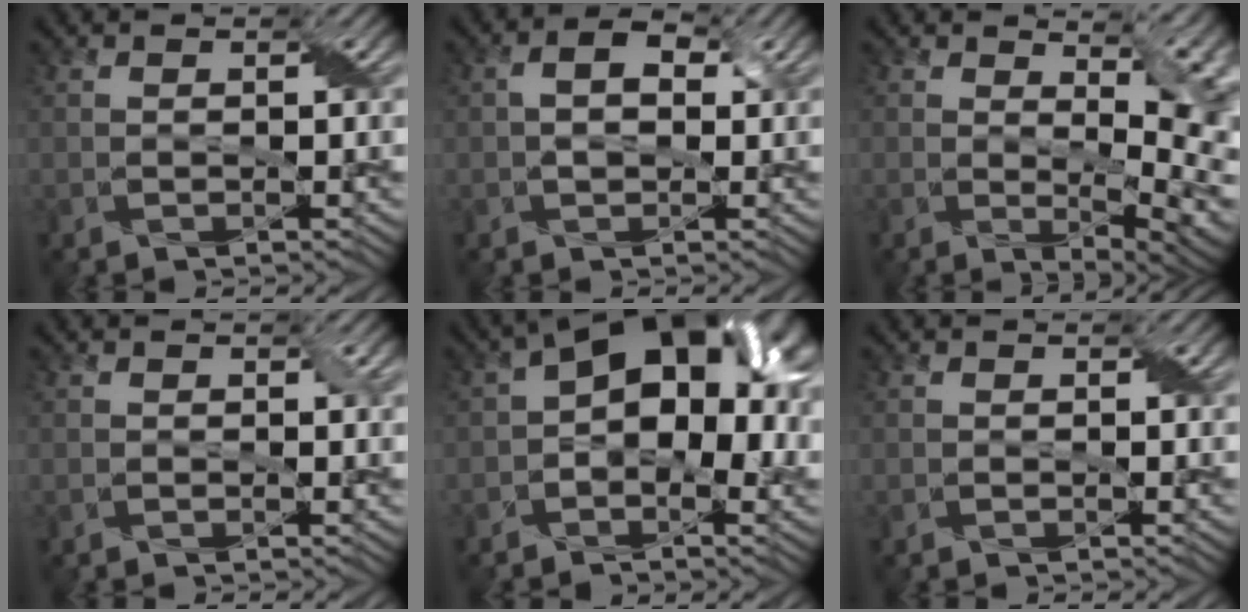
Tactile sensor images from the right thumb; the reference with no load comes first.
{"total": 3.8, "force": [0.5, 2.5, 2.8], "torque": [-0.052, 0.003, 0.006]}
{"total": 8.3, "force": [1.8, 3.3, 7.4], "torque": [-0.110, -0.015, 0.038]}
{"total": 0.9, "force": [0.0, 0.6, 0.6], "torque": [-0.006, -0.003, 0.000]}
{"total": 15.5, "force": [2.2, 9.6, 11.9], "torque": [-0.149, 0.012, 0.034]}
{"total": 0.0}